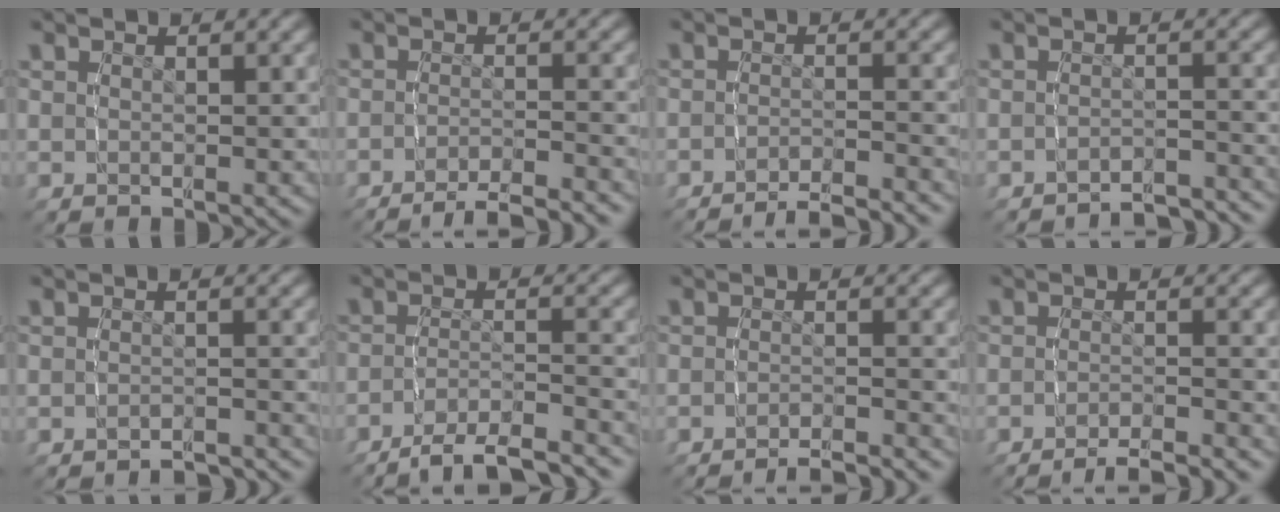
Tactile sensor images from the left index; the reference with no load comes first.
{"total": 4.6, "force": [-4.3, 0.7, 1.7], "torque": [-0.013, -0.003, -0.074]}
{"total": 4.4, "force": [-4.3, 0.5, 1.0], "torque": [-0.004, -0.004, -0.074]}
{"total": 6.3, "force": [-6.2, 1.0, 0.9], "torque": [0.008, -0.006, -0.101]}
{"total": 3.0, "force": [-2.9, 0.3, 0.3], "torque": [-0.001, -0.001, -0.051]}
{"total": 9.8, "force": [-9.2, 1.9, 2.9], "torque": [-0.025, -0.018, -0.142]}
{"total": 3.9, "force": [-3.8, 0.4, 0.8], "torque": [0.000, -0.002, -0.067]}
{"total": 4.2, "force": [-3.9, 0.6, 1.3], "torque": [-0.007, -0.002, -0.070]}